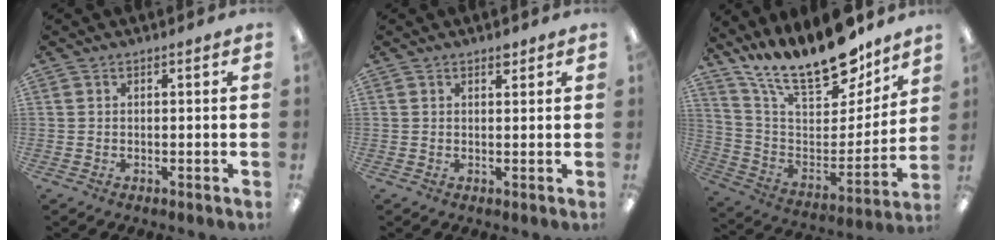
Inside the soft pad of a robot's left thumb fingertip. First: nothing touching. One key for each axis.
{"total": 1.5, "fx": 1.2, "fy": 0.6, "fz": 0.6, "tx": -0.005, "ty": -0.004, "tz": 0.020}
{"total": 20.4, "fx": 16.7, "fy": 6.2, "fz": 9.9, "tx": -0.179, "ty": -0.121, "tz": 0.293}